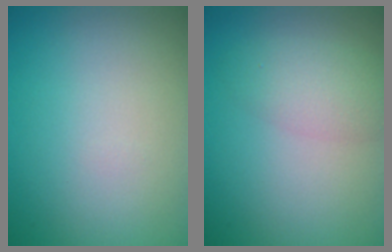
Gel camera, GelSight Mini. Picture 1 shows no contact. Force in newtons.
{"total": 2.9, "press": 2.9, "slide": 0.1}